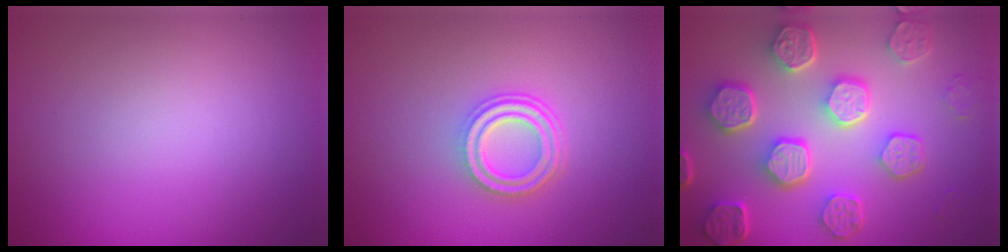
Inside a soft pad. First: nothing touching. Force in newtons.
{"total": 3.6, "press": 2.7, "slide": 2.3}
{"total": 8.1, "press": 6.2, "slide": 5.3}